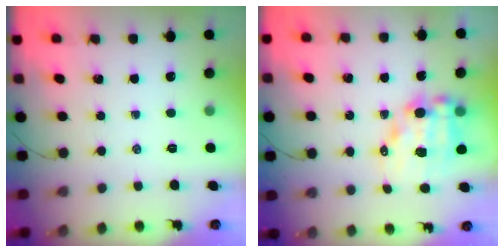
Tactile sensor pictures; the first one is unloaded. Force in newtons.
{"total": 11.0, "press": 10.7, "slide": 2.7}